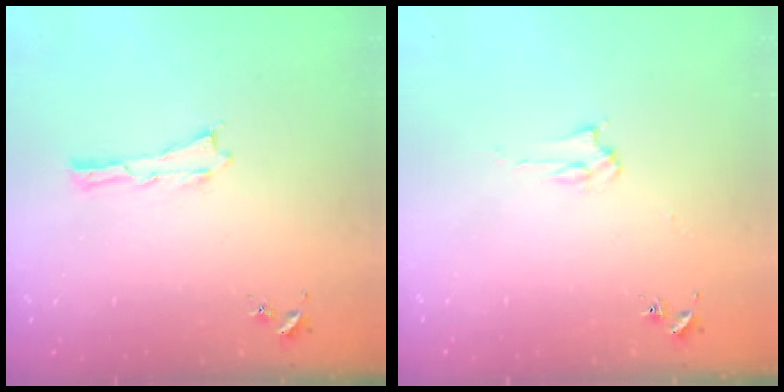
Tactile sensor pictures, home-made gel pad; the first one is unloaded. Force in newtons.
{"total": 2.8, "press": 2.8, "slide": 0.4}